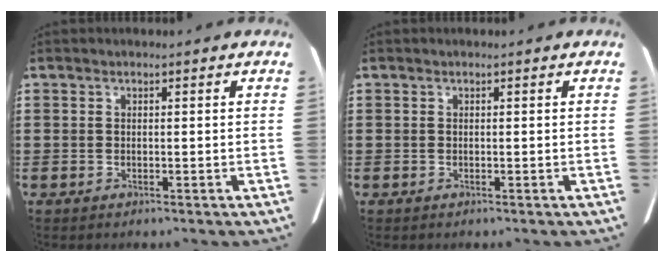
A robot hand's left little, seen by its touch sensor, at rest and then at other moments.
{"total": 0.0}